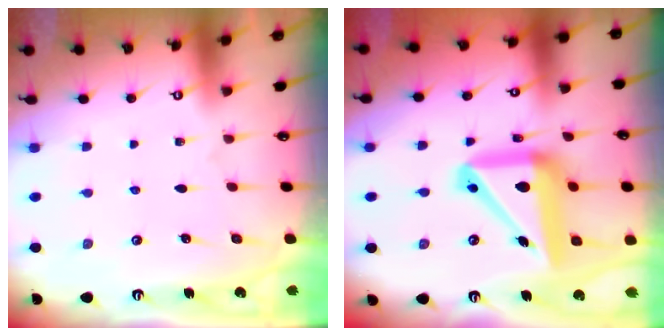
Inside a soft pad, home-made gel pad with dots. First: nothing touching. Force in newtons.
{"total": 18.8, "press": 18.6, "slide": 2.4}